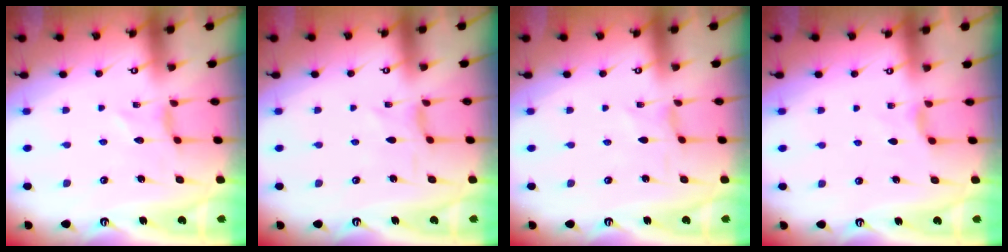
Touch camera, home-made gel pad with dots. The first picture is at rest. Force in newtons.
{"total": 0.0}
{"total": 0.0}
{"total": 3.9, "press": 3.8, "slide": 0.6}